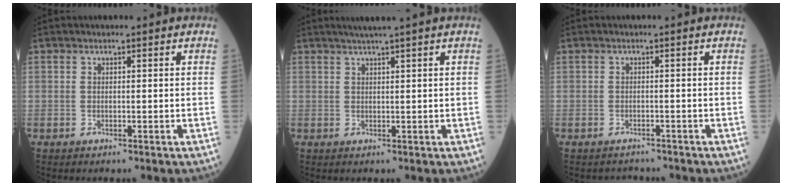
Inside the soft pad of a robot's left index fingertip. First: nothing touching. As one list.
[{"total": 2.9, "force": [2.3, -1.0, 1.5], "torque": [-0.021, 0.006, 0.042]}, {"total": 1.9, "force": [-1.7, 0.5, -0.7], "torque": [0.011, -0.005, -0.027]}]